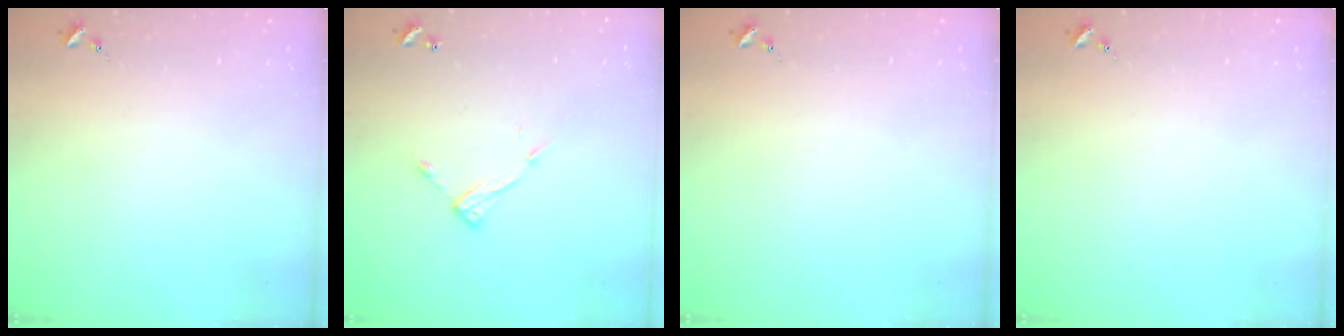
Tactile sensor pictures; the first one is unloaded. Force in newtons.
{"total": 8.6, "press": 8.6, "slide": 0.4}
{"total": 0.0}
{"total": 0.0}